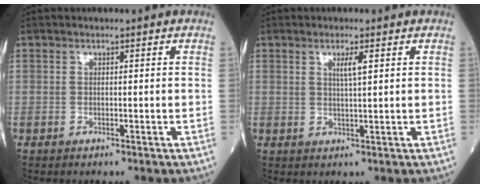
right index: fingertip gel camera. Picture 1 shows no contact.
{"total": 2.3, "force": [1.2, 0.0, 2.0], "torque": [-0.037, -0.002, 0.023]}